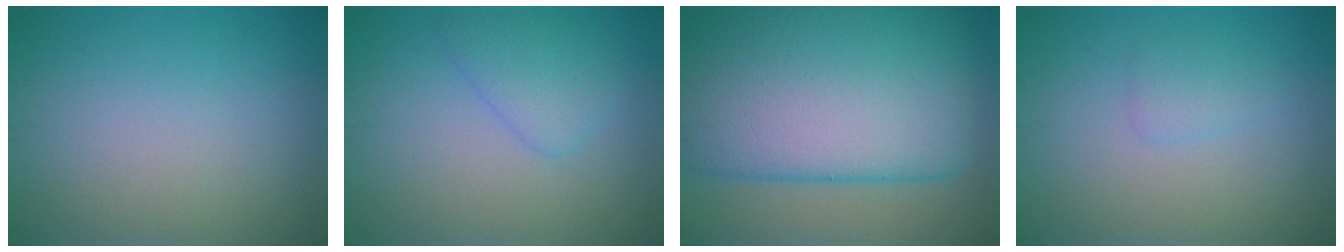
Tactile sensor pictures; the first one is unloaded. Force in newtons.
{"total": 2.6, "press": 2.6, "slide": 0.0}
{"total": 16.4, "press": 16.4, "slide": 0.6}
{"total": 1.2, "press": 1.2, "slide": 0.1}